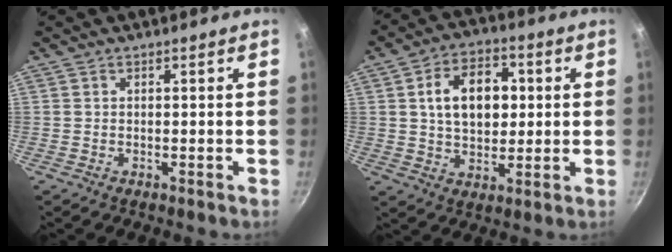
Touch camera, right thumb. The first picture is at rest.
{"total": 12.9, "force": [2.2, 8.7, 9.3], "torque": [-0.119, 0.007, 0.031]}